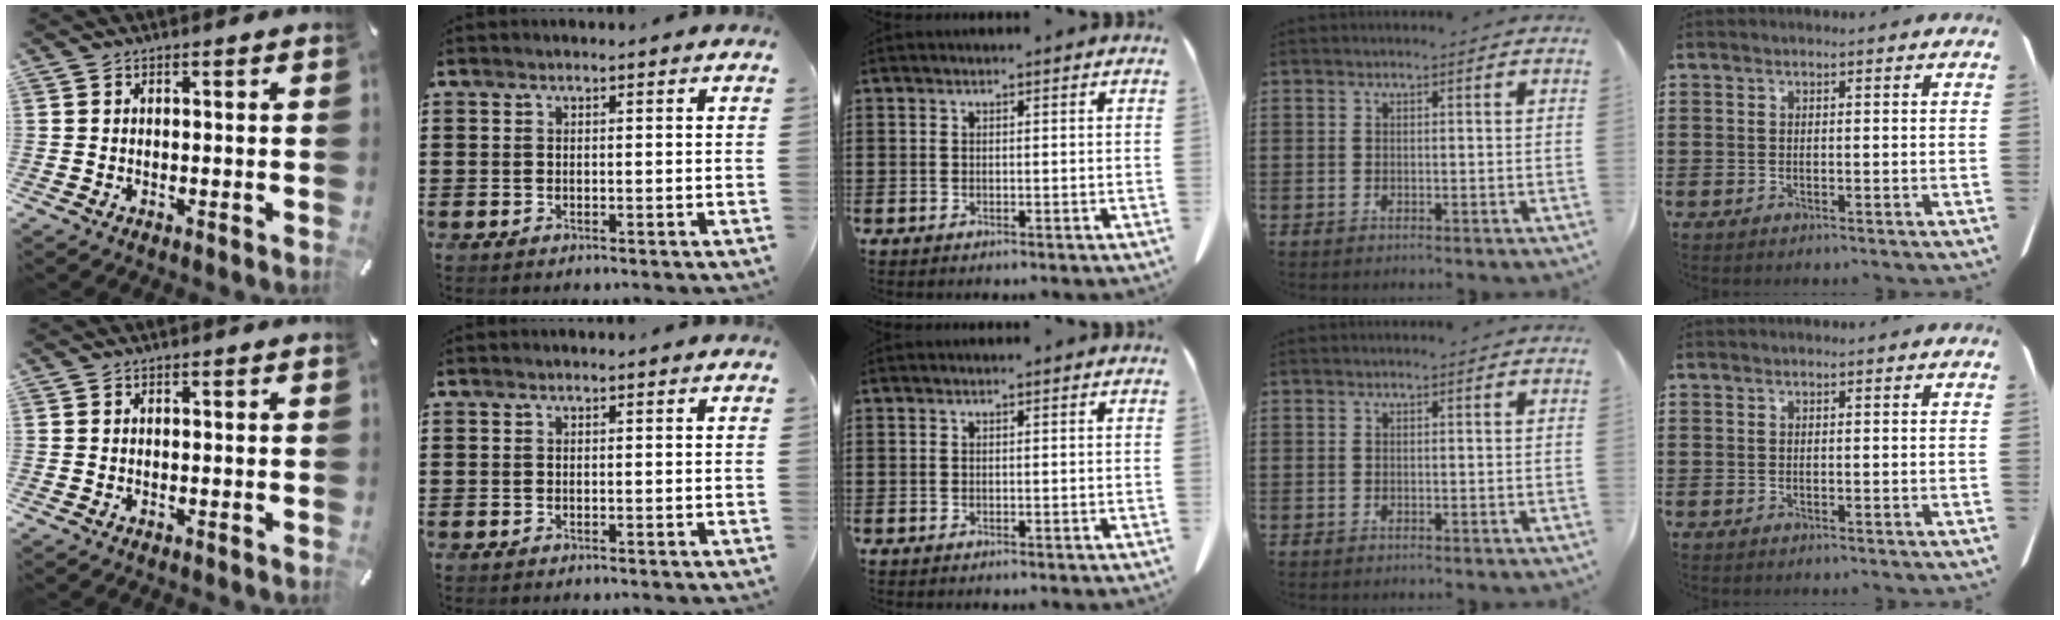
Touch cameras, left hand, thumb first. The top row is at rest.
{}